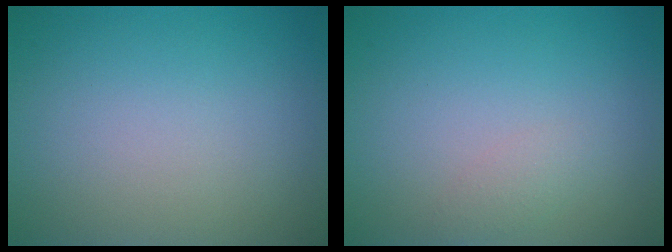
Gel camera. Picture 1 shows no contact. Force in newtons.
{"total": 1.0, "press": 1.0, "slide": 0.0}